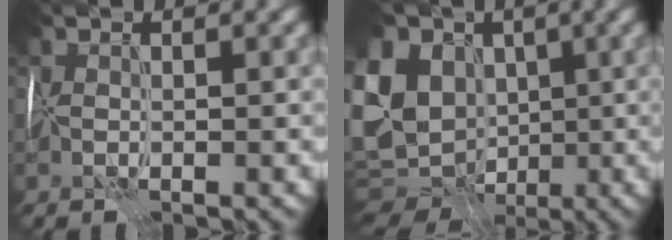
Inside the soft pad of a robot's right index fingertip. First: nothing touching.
{"total": 16.4, "force": [-0.9, 13.7, 9.0], "torque": [-0.221, 0.010, -0.028]}